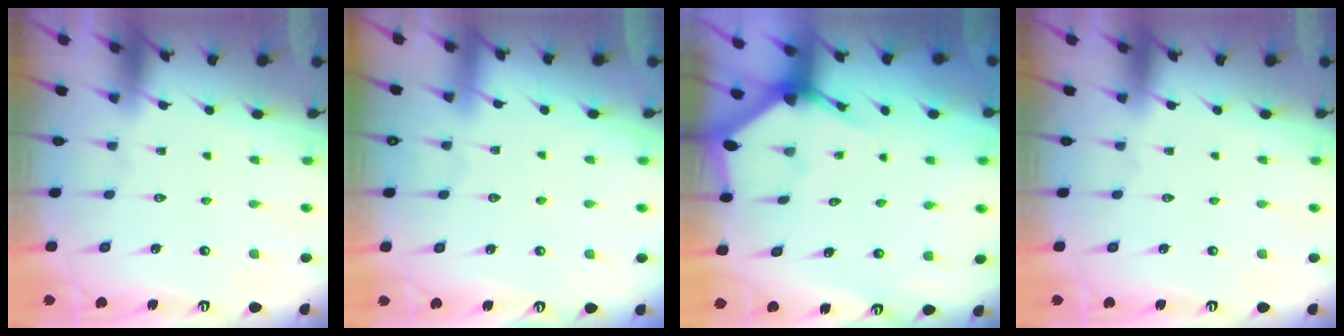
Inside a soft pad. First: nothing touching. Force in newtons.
{"total": 2.8, "press": 2.8, "slide": 0.3}
{"total": 3.0, "press": 3.0, "slide": 0.1}
{"total": 0.0}